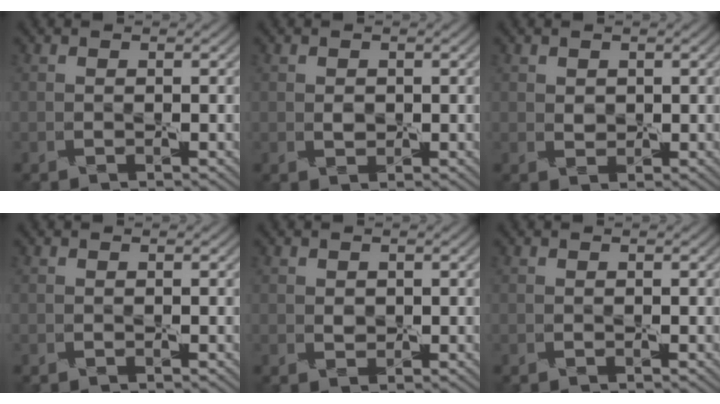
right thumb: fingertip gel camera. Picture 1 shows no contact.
{"total": 0.7, "force": [0.2, 0.6, 0.2], "torque": [0.001, 0.002, 0.005]}
{"total": 1.1, "force": [0.8, 0.7, 0.2], "torque": [0.005, 0.006, 0.016]}
{"total": 0.0}
{"total": 0.8, "force": [0.4, 0.7, 0.2], "torque": [0.003, 0.004, 0.009]}
{"total": 0.0}